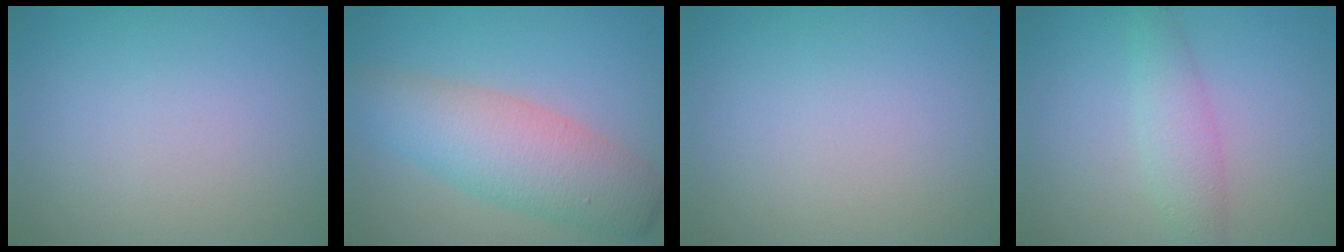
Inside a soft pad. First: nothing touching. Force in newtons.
{"total": 6.4, "press": 6.3, "slide": 0.5}
{"total": 0.0}
{"total": 2.5, "press": 2.5, "slide": 0.1}